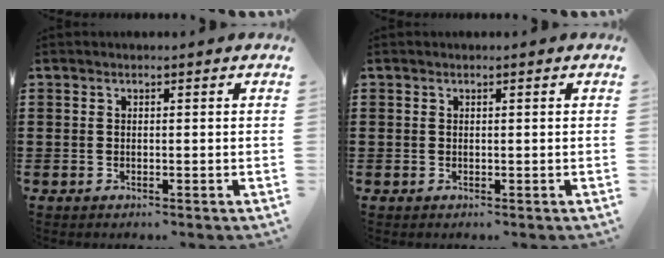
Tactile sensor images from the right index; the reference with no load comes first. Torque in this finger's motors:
{"motor_torque": [-1.12, 1.01, -0.67, -0.21]}